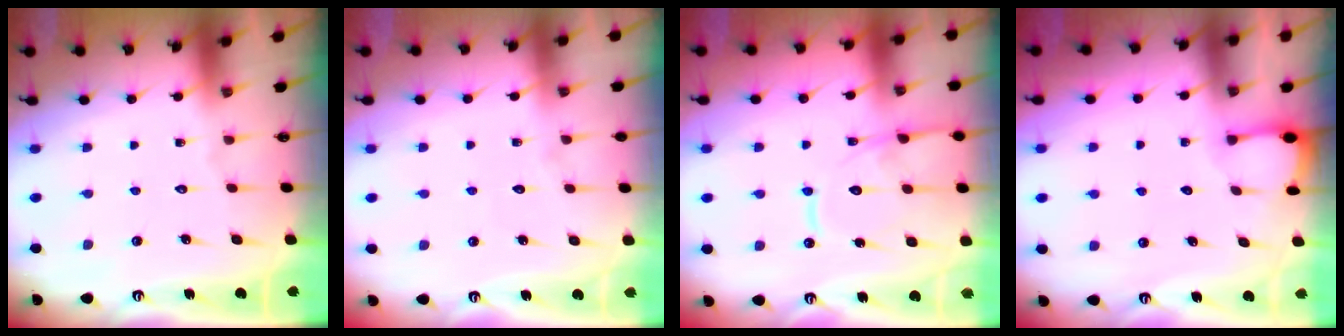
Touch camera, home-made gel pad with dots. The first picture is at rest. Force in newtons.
{"total": 3.0, "press": 3.0, "slide": 0.3}
{"total": 13.5, "press": 13.4, "slide": 1.3}
{"total": 1.7, "press": 1.7, "slide": 0.2}